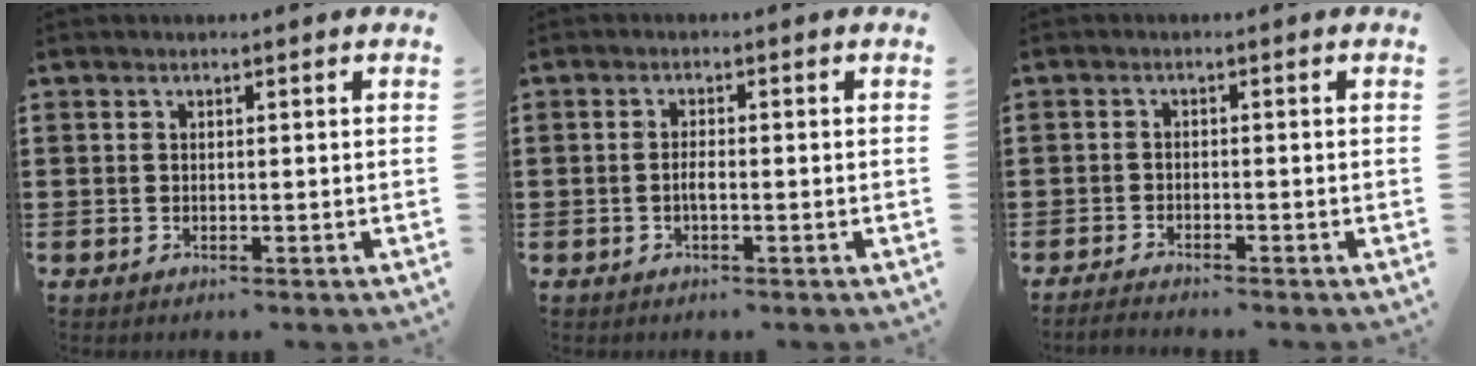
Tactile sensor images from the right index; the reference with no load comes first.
{"total": 1.5, "force": [-0.6, 0.4, 1.3], "torque": [-0.024, 0.002, -0.011]}
{"total": 1.6, "force": [-1.6, -0.1, 0.1], "torque": [-0.004, 0.001, -0.032]}